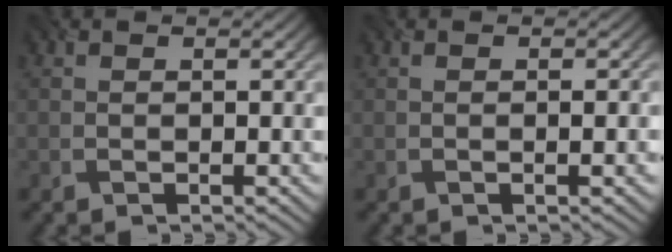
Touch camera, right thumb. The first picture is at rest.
{"total": 1.3, "force": [-0.2, 0.1, 1.3], "torque": [-0.020, 0.001, -0.002]}